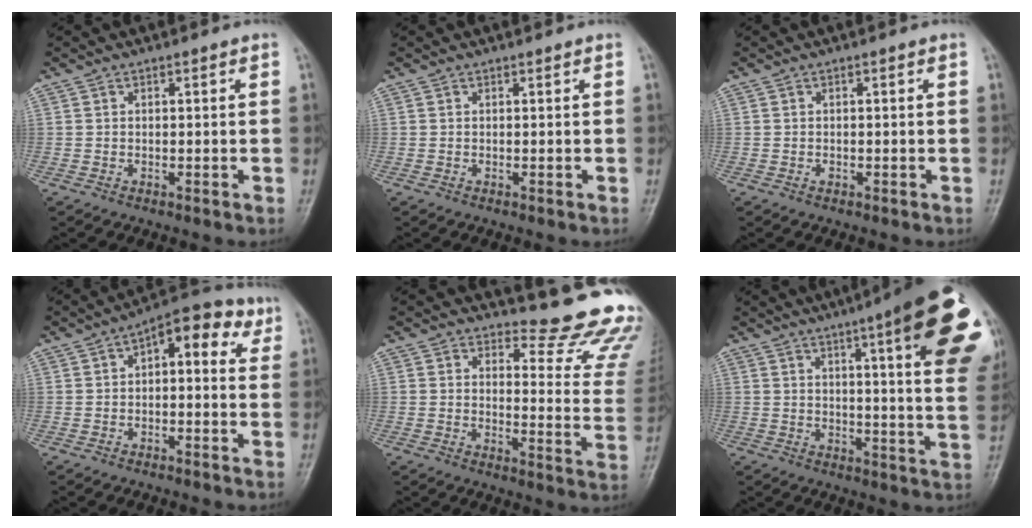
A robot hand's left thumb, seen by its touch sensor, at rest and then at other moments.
{"total": 0.0}
{"total": 0.7, "force": [-0.4, 0.4, 0.5], "torque": [-0.007, 0.009, -0.008]}
{"total": 9.5, "force": [2.9, 4.8, 7.6], "torque": [-0.072, 0.028, 0.026]}
{"total": 16.0, "force": [15.1, 3.2, 4.1], "torque": [-0.002, -0.172, 0.153]}
{"total": 22.9, "force": [9.7, 4.1, 20.3], "torque": [-0.212, -0.020, 0.114]}